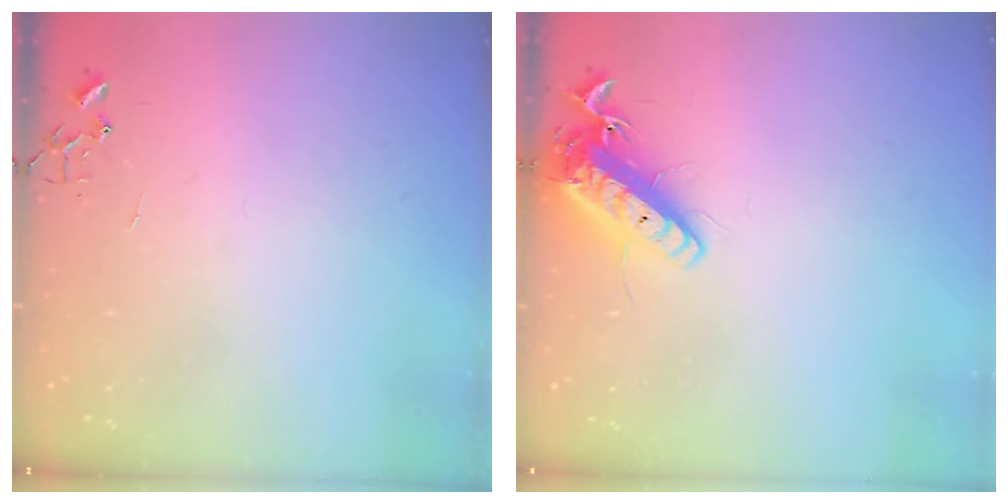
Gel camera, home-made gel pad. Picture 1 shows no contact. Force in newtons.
{"total": 14.1, "press": 13.9, "slide": 2.4}